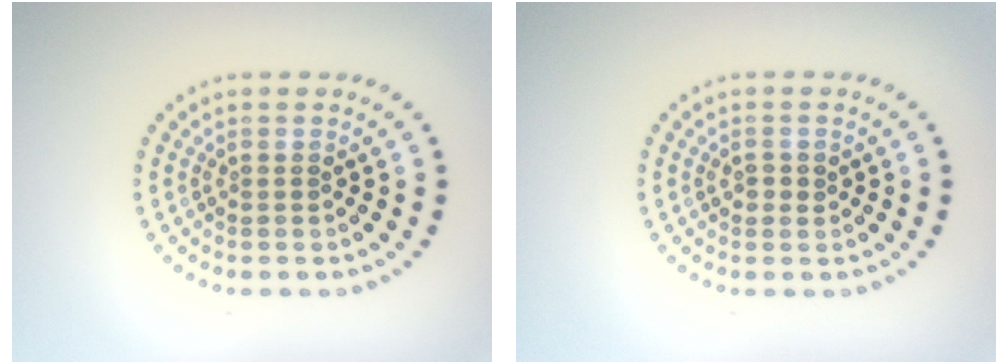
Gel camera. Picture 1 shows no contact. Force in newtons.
{"total": 1.1, "press": 1.1, "slide": 0.4}